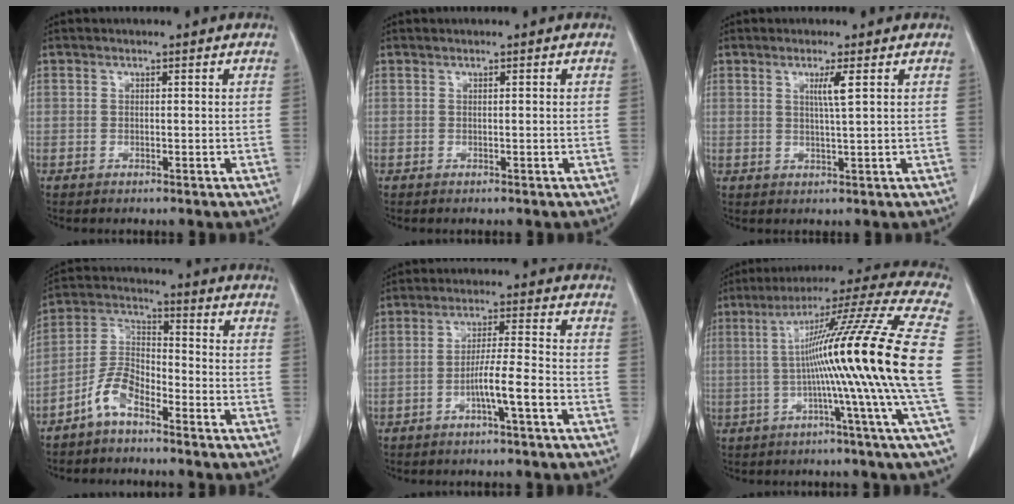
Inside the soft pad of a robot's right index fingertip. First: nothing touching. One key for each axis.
{"total": 0.0}
{"total": 2.7, "fx": 1.0, "fy": -0.5, "fz": 2.5, "tx": -0.048, "ty": -0.004, "tz": 0.018}
{"total": 6.7, "fx": -4.7, "fy": 2.4, "fz": 4.1, "tx": -0.098, "ty": 0.009, "tz": -0.101}
{"total": 6.0, "fx": -2.6, "fy": -0.2, "fz": 5.4, "tx": -0.096, "ty": 0.005, "tz": -0.047}
{"total": 22.8, "fx": -1.0, "fy": -2.9, "fz": 22.6, "tx": -0.310, "ty": 0.011, "tz": -0.040}